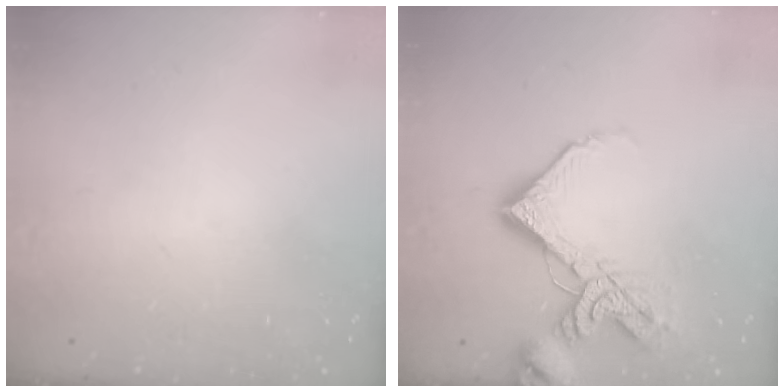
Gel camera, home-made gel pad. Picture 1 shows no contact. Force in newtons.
{"total": 15.5, "press": 15.4, "slide": 2.0}